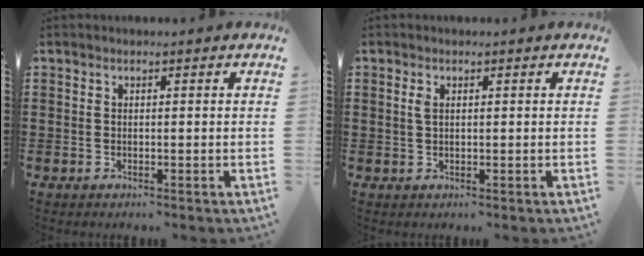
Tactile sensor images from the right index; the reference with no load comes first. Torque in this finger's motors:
{"motor_torque": [0.33, 0.29, 0.07, 0.05]}